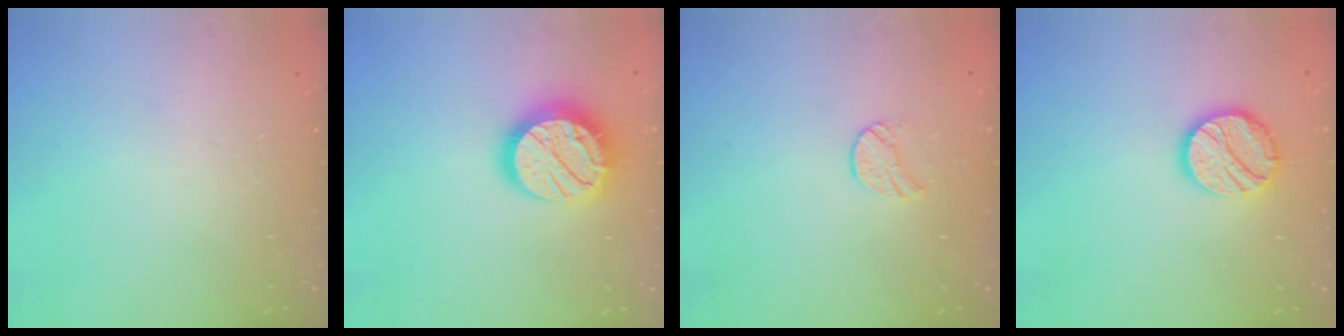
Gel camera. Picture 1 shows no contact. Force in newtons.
{"total": 17.6, "press": 17.5, "slide": 1.2}
{"total": 7.8, "press": 7.8, "slide": 0.4}
{"total": 12.3, "press": 12.3, "slide": 0.8}